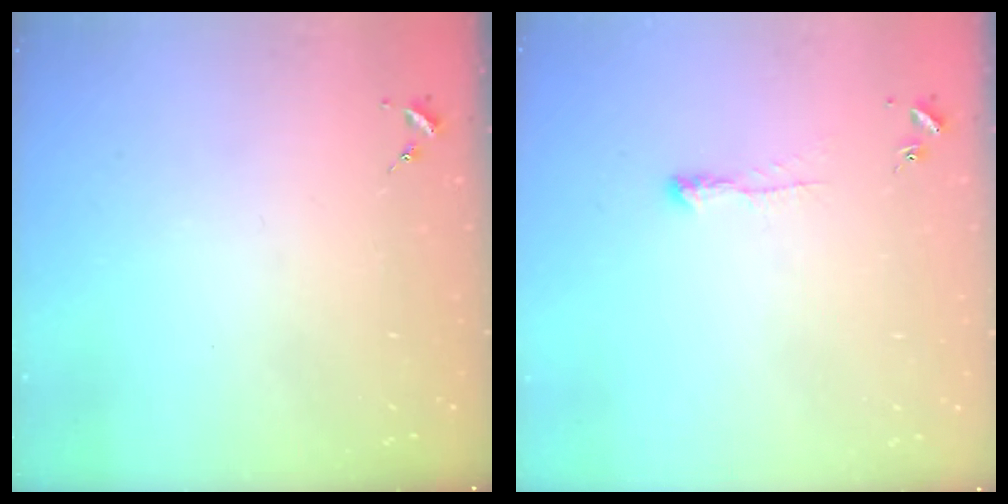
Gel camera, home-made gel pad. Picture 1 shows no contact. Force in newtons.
{"total": 4.1, "press": 4.1, "slide": 0.6}